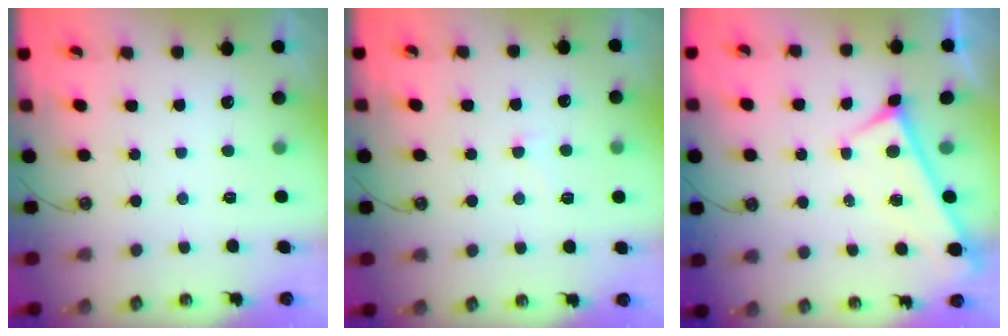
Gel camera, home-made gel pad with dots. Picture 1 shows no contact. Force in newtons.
{"total": 5.2, "press": 5.1, "slide": 0.5}
{"total": 0.0}